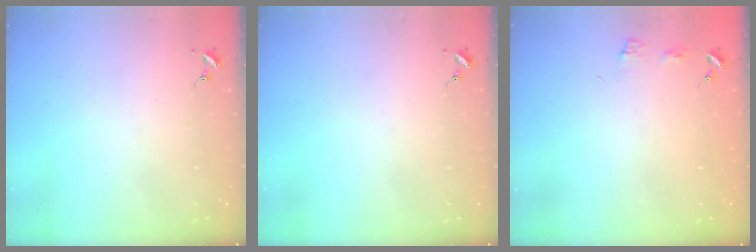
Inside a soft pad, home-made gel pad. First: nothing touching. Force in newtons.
{"total": 0.0}
{"total": 3.9, "press": 3.9, "slide": 0.4}